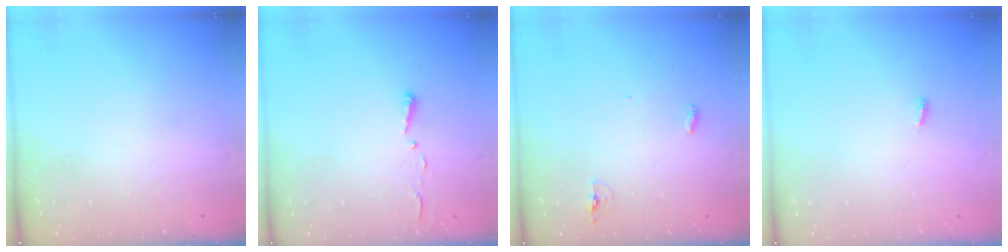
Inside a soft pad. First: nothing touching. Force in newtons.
{"total": 2.7, "press": 2.7, "slide": 0.4}
{"total": 7.4, "press": 4.4, "slide": 6.0}
{"total": 2.6, "press": 2.6, "slide": 0.2}